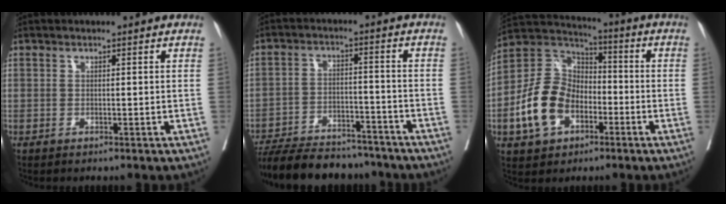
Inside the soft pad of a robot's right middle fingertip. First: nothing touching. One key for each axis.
{"total": 16.4, "fx": -14.7, "fy": 4.4, "fz": 5.7, "tx": -0.111, "ty": -0.006, "tz": -0.218}
{"total": 12.5, "fx": -4.3, "fy": 8.8, "fz": 7.8, "tx": -0.177, "ty": 0.023, "tz": -0.077}